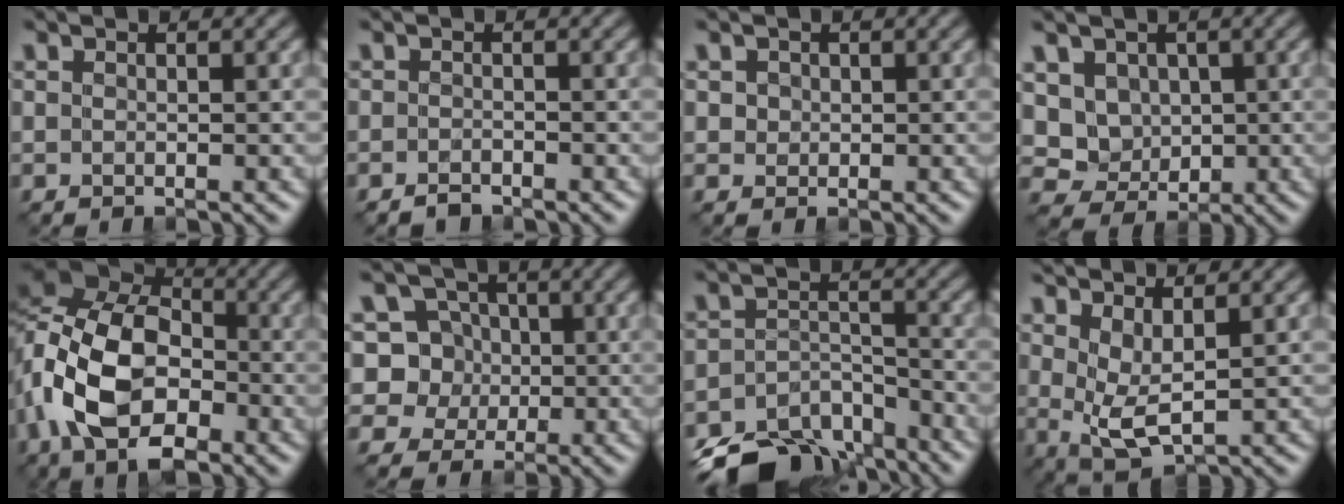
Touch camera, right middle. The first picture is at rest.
{"total": 1.1, "force": [-0.9, 0.4, 0.3], "torque": [-0.006, -0.001, -0.017]}
{"total": 0.9, "force": [0.1, 0.9, 0.2], "torque": [-0.001, -0.004, 0.006]}
{"total": 4.8, "force": [1.2, 4.2, 1.9], "torque": [-0.046, -0.011, 0.030]}
{"total": 13.0, "force": [-4.4, 8.2, 9.1], "torque": [-0.196, -0.003, -0.096]}
{"total": 6.3, "force": [1.4, 5.8, 2.0], "torque": [-0.020, 0.012, 0.013]}
{"total": 9.9, "force": [-8.4, 4.3, 3.1], "torque": [-0.049, -0.016, -0.124]}
{"total": 3.9, "force": [1.0, 1.6, 3.4], "torque": [-0.081, -0.015, 0.029]}